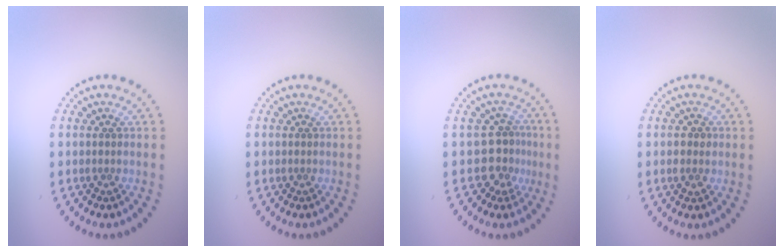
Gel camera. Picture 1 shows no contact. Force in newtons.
{"total": 0.0}
{"total": 2.8, "press": 2.0, "slide": 1.9}
{"total": 1.5, "press": 1.5, "slide": 0.1}